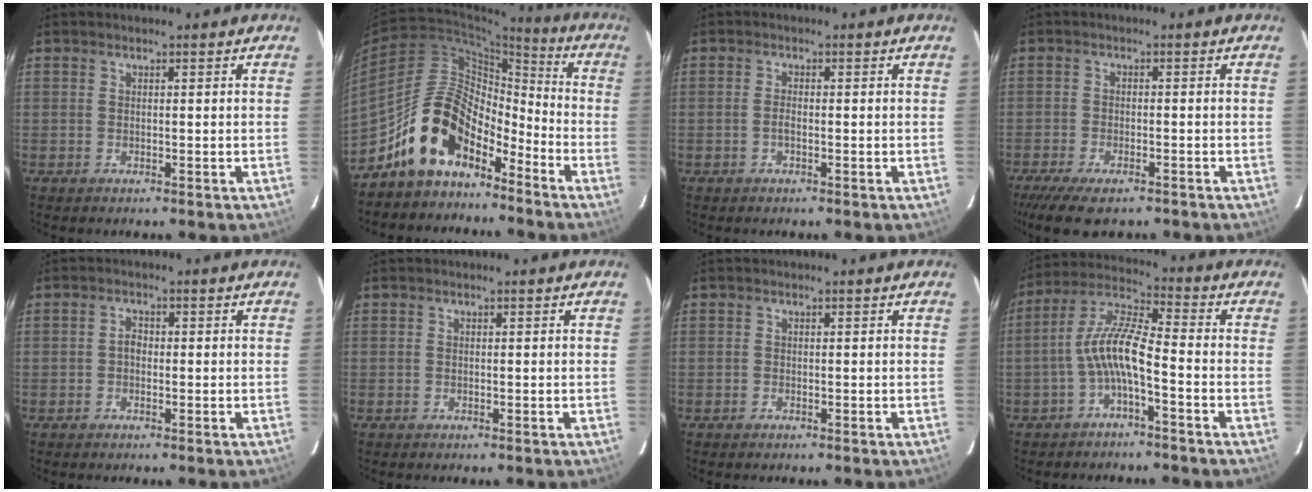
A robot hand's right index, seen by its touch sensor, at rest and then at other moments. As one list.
[{"total": 13.7, "force": [-10.3, 6.6, 6.2], "torque": [-0.114, 0.033, -0.184]}, {"total": 1.4, "force": [-0.5, 0.5, 1.2], "torque": [-0.026, 0.003, -0.011]}, {"total": 9.5, "force": [-7.3, 3.2, 5.2], "torque": [-0.129, -0.031, -0.126]}, {"total": 1.5, "force": [-0.3, 1.1, 0.9], "torque": [-0.016, 0.007, -0.009]}, {"total": 0.0}, {"total": 0.0}, {"total": 8.5, "force": [-3.1, 1.6, 7.8], "torque": [-0.175, 0.018, -0.061]}]